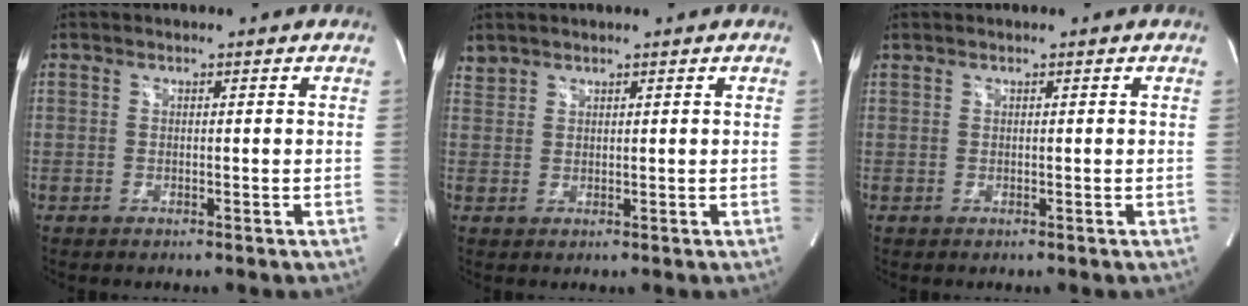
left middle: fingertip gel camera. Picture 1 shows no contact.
{"total": 1.6, "force": [1.6, 0.5, -0.1], "torque": [0.000, 0.011, 0.034]}
{"total": 0.0}